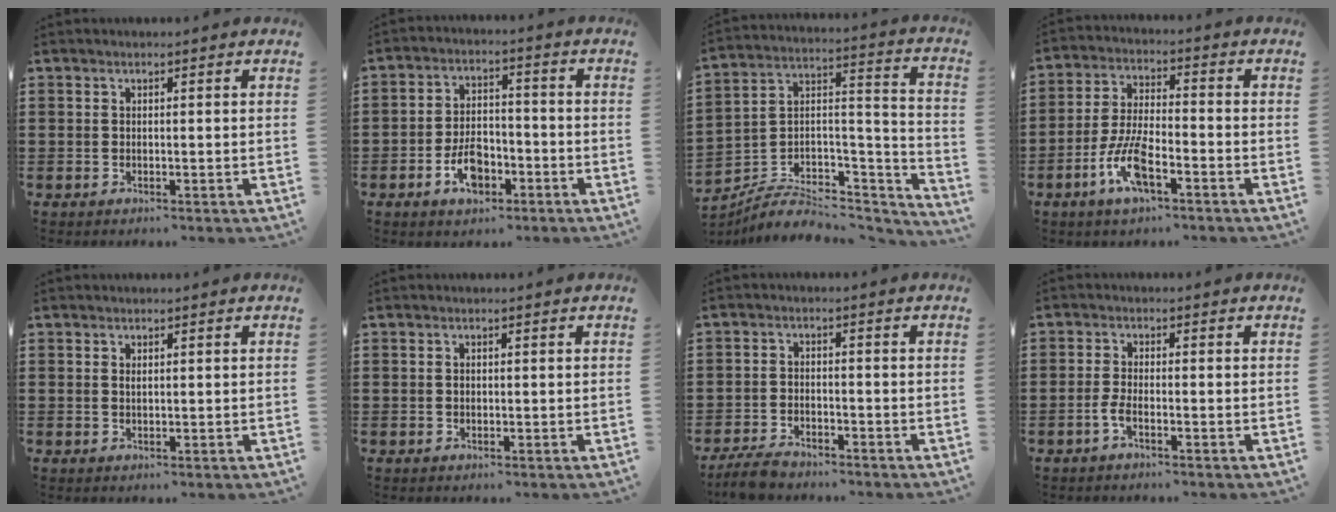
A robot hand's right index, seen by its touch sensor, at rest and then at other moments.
{"total": 6.2, "force": [-2.8, 3.5, 4.3], "torque": [-0.075, 0.004, -0.053]}
{"total": 6.6, "force": [-4.9, 3.4, 2.8], "torque": [-0.053, 0.006, -0.095]}
{"total": 8.2, "force": [-4.0, 2.6, 6.6], "torque": [-0.153, -0.008, -0.076]}
{"total": 0.7, "force": [0.3, 0.3, 0.6], "torque": [-0.012, 0.001, 0.006]}
{"total": 0.6, "force": [0.0, 0.4, 0.5], "torque": [-0.011, 0.001, 0.001]}
{"total": 3.3, "force": [-3.1, 0.8, 0.9], "torque": [-0.031, 0.004, -0.067]}
{"total": 2.3, "force": [-1.1, 0.3, 1.9], "torque": [-0.049, -0.006, -0.025]}